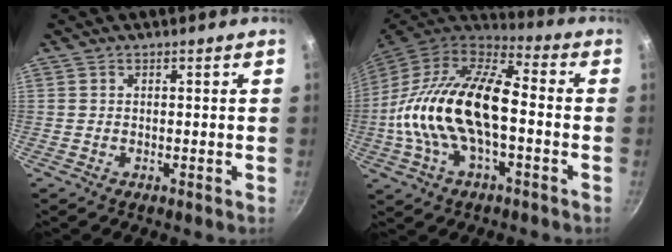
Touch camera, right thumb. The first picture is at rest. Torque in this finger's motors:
{"motor_torque": [0.48, 1.85, 1.54, -1.23, 0.56]}